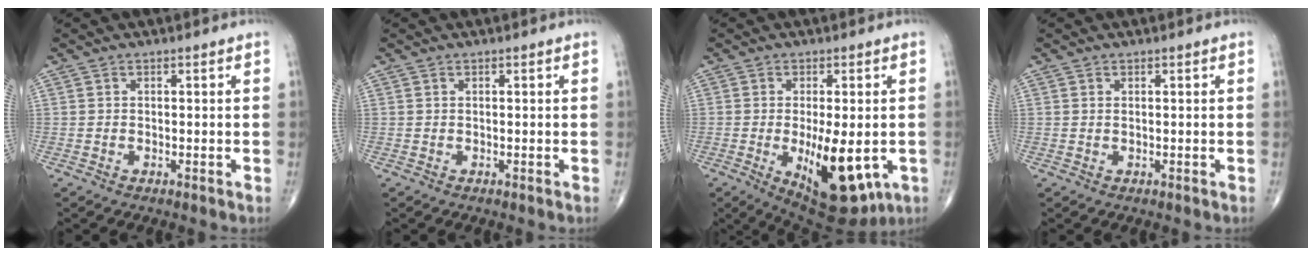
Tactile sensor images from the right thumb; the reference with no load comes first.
{"total": 0.0}
{"total": 14.7, "force": [-3.4, 6.3, 12.8], "torque": [-0.185, -0.020, -0.031]}
{"total": 0.0}